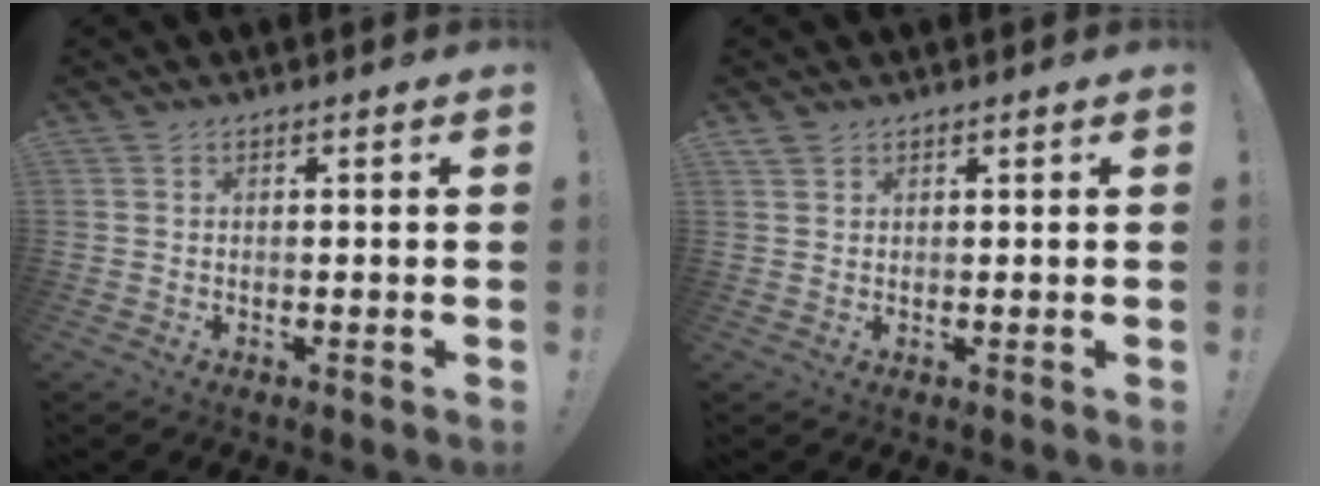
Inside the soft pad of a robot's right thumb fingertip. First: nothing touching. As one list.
[{"total": 1.5, "force": [1.3, 0.7, 0.3], "torque": [0.000, -0.007, 0.023]}]